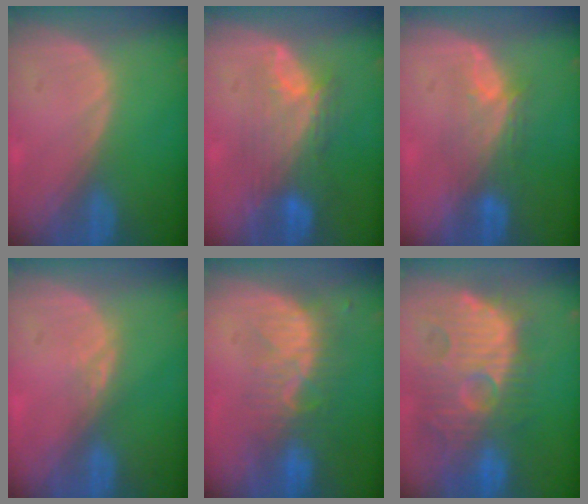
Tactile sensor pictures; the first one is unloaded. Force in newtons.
{"total": 8.2, "press": 7.6, "slide": 3.1}
{"total": 5.2, "press": 5.0, "slide": 1.4}
{"total": 2.0, "press": 1.5, "slide": 1.3}
{"total": 8.1, "press": 7.3, "slide": 3.6}
{"total": 13.3, "press": 12.4, "slide": 4.9}